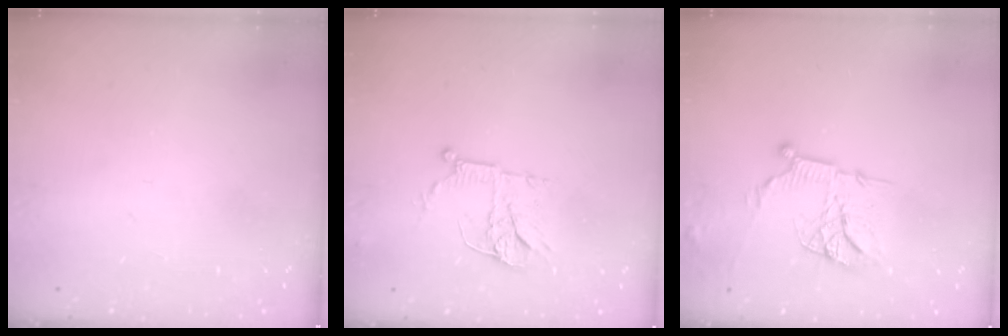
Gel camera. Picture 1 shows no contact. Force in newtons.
{"total": 11.2, "press": 11.1, "slide": 0.7}
{"total": 14.7, "press": 14.7, "slide": 1.6}